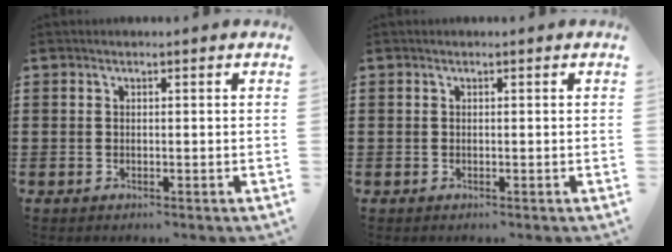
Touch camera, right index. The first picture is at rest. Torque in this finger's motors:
{"motor_torque": [0.00, 0.00, 0.00, 0.00]}